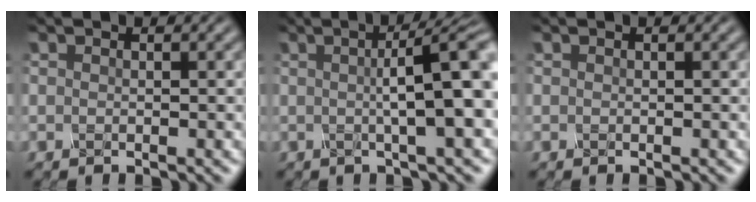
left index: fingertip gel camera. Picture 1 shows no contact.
{"total": 8.5, "force": [0.9, 1.9, 8.3], "torque": [-0.087, 0.017, 0.008]}
{"total": 0.0}